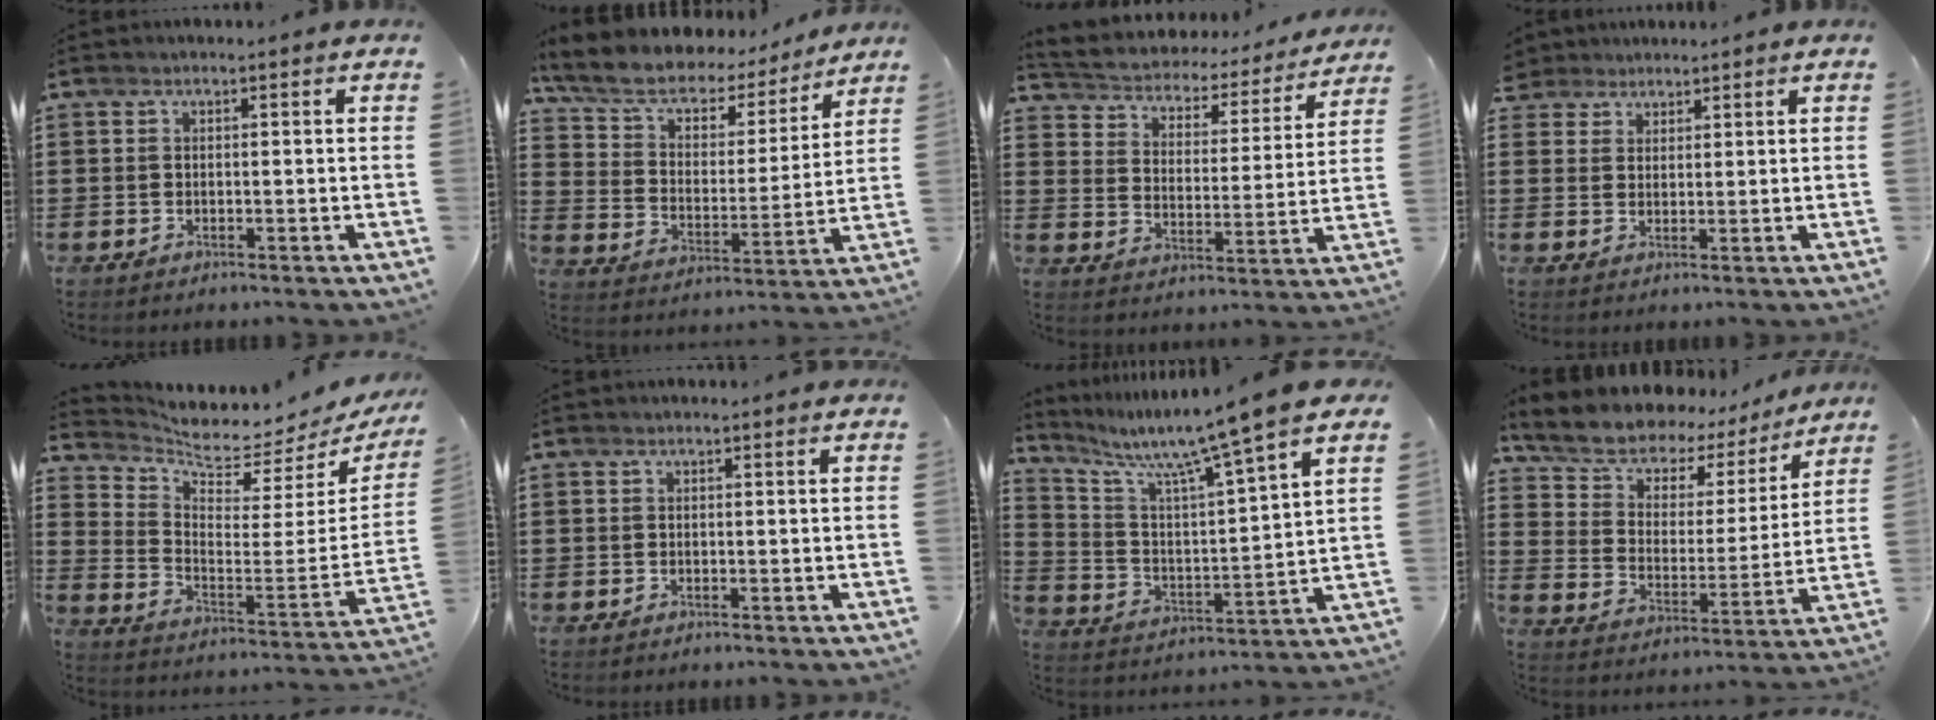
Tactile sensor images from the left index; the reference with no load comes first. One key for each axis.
{"total": 7.2, "fx": 5.5, "fy": 3.6, "fz": 3.0, "tx": -0.086, "ty": -0.030, "tz": 0.095}
{"total": 3.0, "fx": 2.9, "fy": 0.9, "fz": 0.1, "tx": -0.025, "ty": -0.027, "tz": 0.039}
{"total": 2.8, "fx": 2.3, "fy": 1.6, "fz": -0.1, "tx": -0.010, "ty": 0.011, "tz": 0.044}
{"total": 4.4, "fx": 4.3, "fy": 0.2, "fz": 1.1, "tx": -0.049, "ty": -0.053, "tz": 0.067}
{"total": 0.0}
{"total": 9.6, "fx": 7.8, "fy": -1.1, "fz": 5.4, "tx": -0.129, "ty": -0.060, "tz": 0.120}
{"total": 6.8, "fx": 6.1, "fy": 3.0, "fz": 1.1, "tx": -0.061, "ty": -0.041, "tz": 0.104}